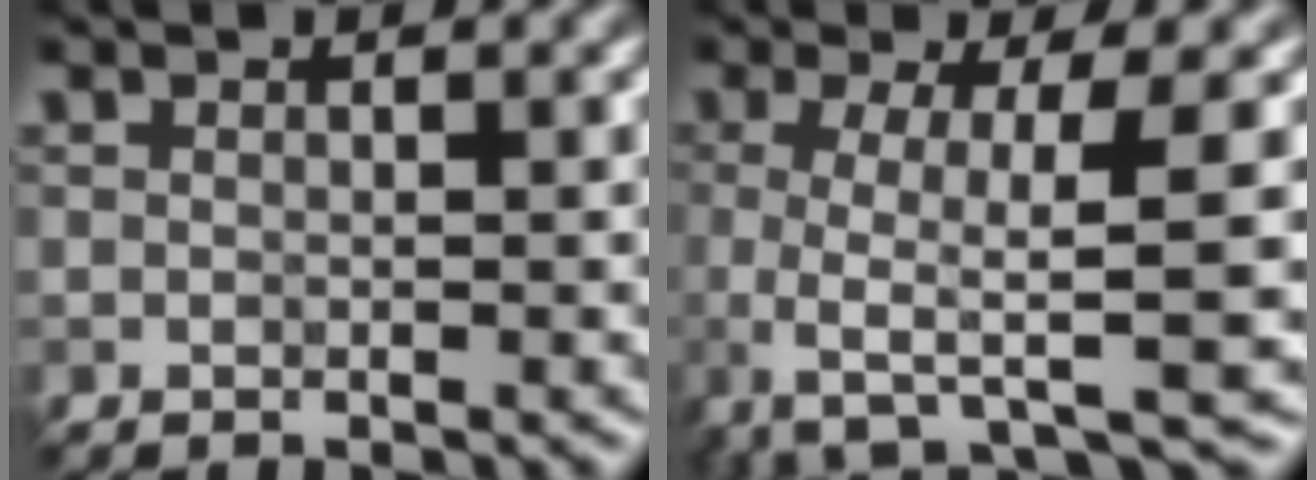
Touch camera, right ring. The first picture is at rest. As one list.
[{"total": 7.6, "force": [-1.6, 1.9, 7.2], "torque": [-0.102, -0.012, -0.038]}]